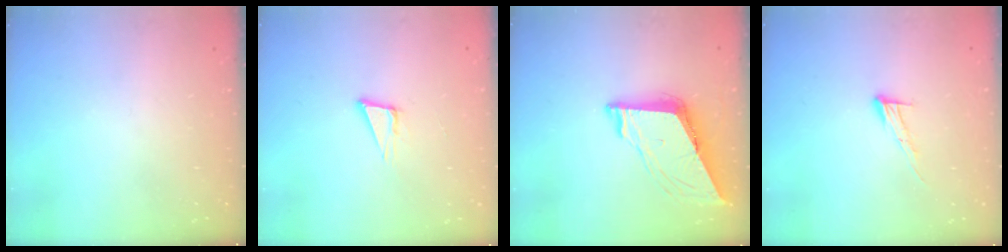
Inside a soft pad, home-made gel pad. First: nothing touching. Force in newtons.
{"total": 4.9, "press": 3.8, "slide": 3.0}
{"total": 8.4, "press": 8.4, "slide": 0.6}
{"total": 8.4, "press": 8.4, "slide": 0.4}